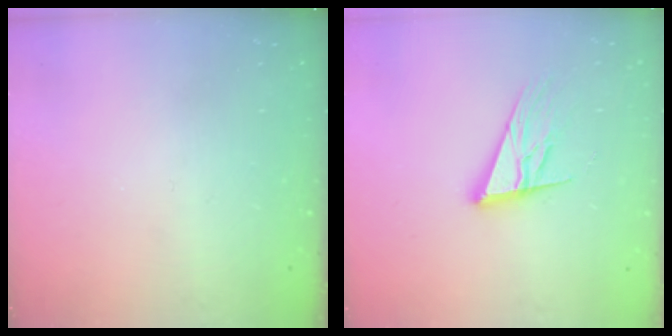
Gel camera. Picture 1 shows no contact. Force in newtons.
{"total": 14.7, "press": 14.1, "slide": 4.0}